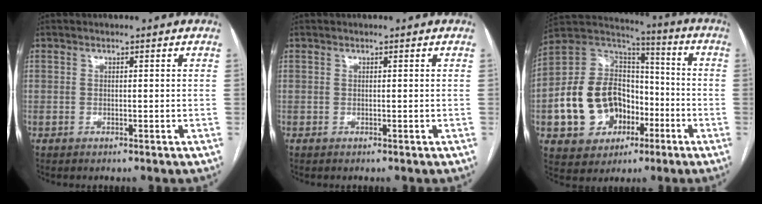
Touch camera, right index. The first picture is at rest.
{"total": 0.0}
{"total": 17.2, "force": [-4.7, 13.3, 9.9], "torque": [-0.203, 0.043, -0.067]}